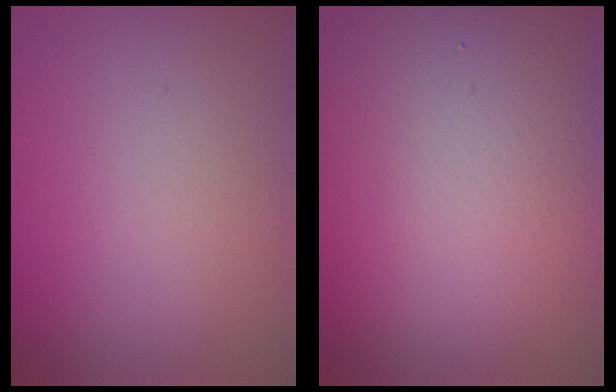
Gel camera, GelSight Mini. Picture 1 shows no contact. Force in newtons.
{"total": 15.1, "press": 15.1, "slide": 1.0}